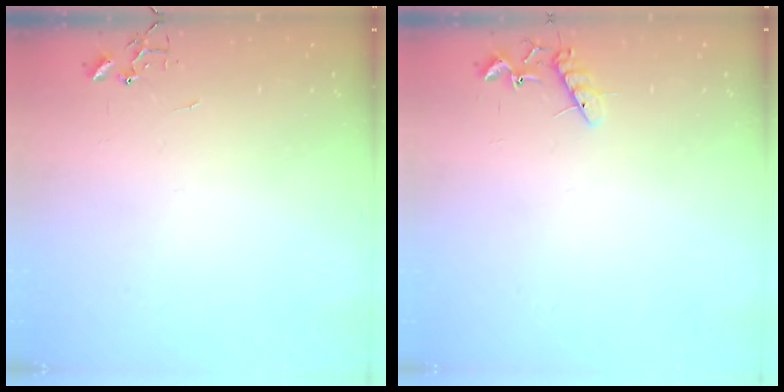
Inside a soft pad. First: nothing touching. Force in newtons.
{"total": 10.4, "press": 10.3, "slide": 0.9}